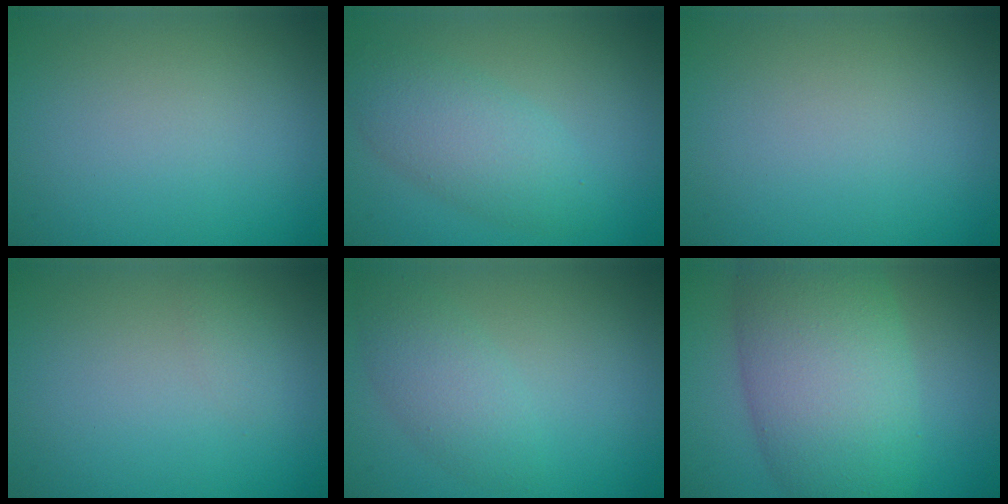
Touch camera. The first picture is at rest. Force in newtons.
{"total": 4.2, "press": 4.2, "slide": 0.1}
{"total": 0.0}
{"total": 0.8, "press": 0.8, "slide": 0.0}
{"total": 3.0, "press": 3.0, "slide": 0.1}
{"total": 10.7, "press": 10.7, "slide": 0.3}